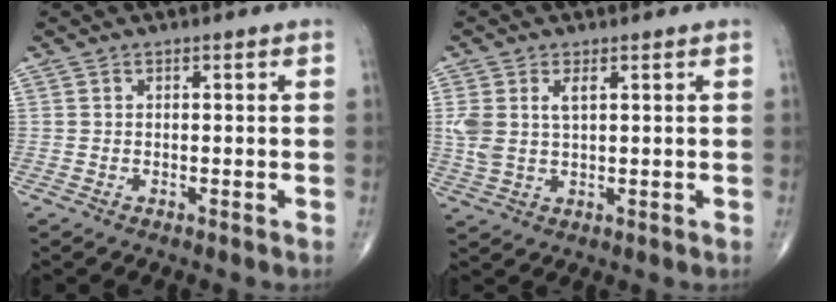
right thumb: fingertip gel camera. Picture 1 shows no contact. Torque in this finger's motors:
{"motor_torque": [0.04, 0.09, 0.60, 0.29, 0.06]}